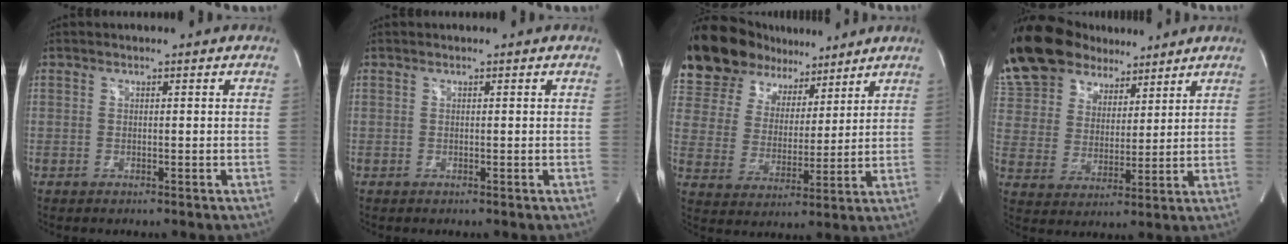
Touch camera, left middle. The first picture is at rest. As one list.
[{"total": 0.0}, {"total": 17.2, "force": [14.2, 7.7, 5.9], "torque": [-0.132, 0.034, 0.252]}, {"total": 17.1, "force": [13.6, 8.4, 6.3], "torque": [-0.147, 0.040, 0.252]}]